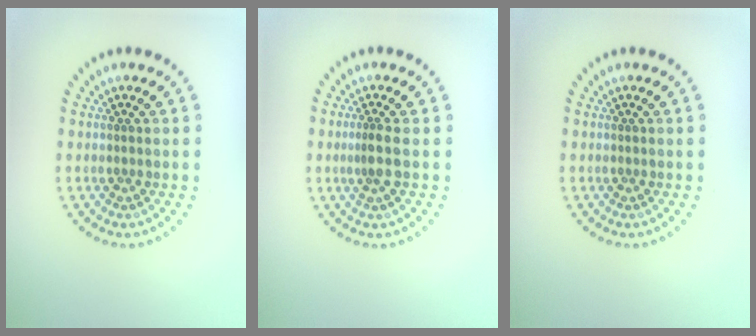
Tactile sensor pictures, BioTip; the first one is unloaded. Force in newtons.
{"total": 1.9, "press": 1.5, "slide": 1.2}
{"total": 0.0}